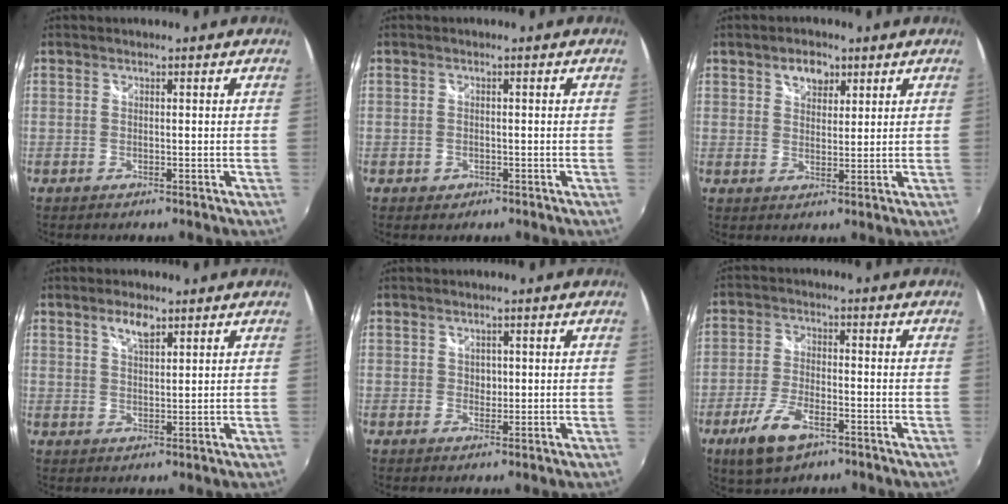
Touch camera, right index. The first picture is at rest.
{"total": 1.9, "force": [-0.8, 1.6, 0.6], "torque": [-0.013, -0.003, -0.011]}
{"total": 4.5, "force": [2.6, 2.9, 2.2], "torque": [-0.028, 0.009, 0.046]}
{"total": 3.8, "force": [2.5, 1.4, 2.6], "torque": [-0.044, 0.004, 0.044]}
{"total": 1.4, "force": [0.3, 1.3, 0.4], "torque": [-0.003, 0.002, 0.004]}
{"total": 9.2, "force": [-5.3, 4.0, 6.4], "torque": [-0.150, -0.014, -0.097]}